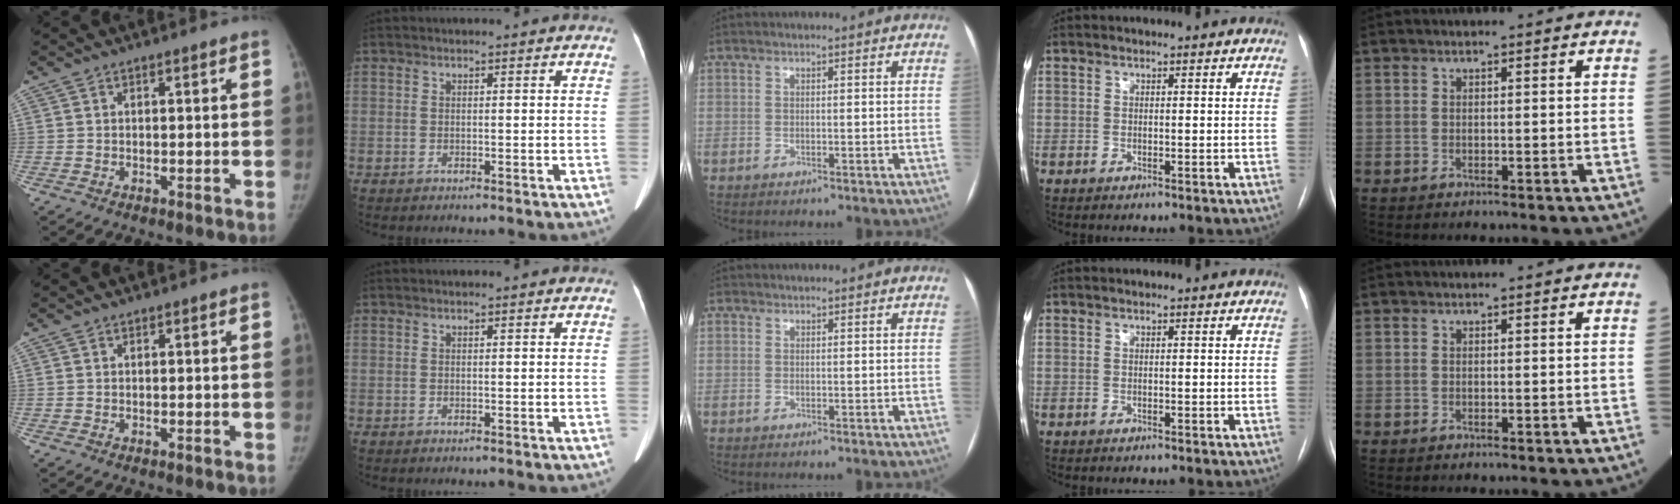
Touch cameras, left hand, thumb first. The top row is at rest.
{"middle": {"total": 2.7, "force": [-1.1, -2.0, -1.5], "torque": [0.040, -0.016, -0.020]}}